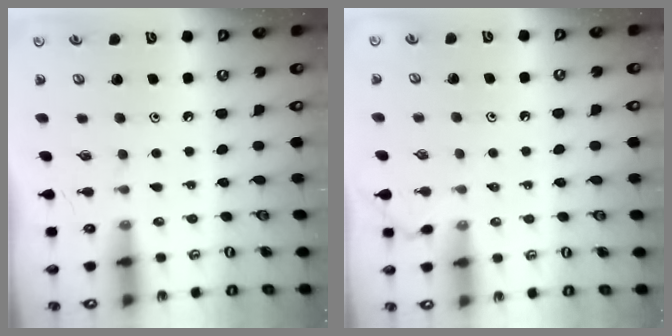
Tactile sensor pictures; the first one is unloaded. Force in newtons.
{"total": 2.4, "press": 2.4, "slide": 0.3}